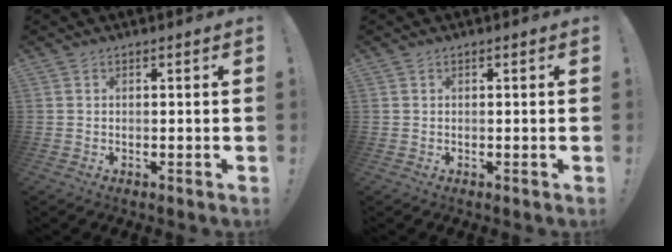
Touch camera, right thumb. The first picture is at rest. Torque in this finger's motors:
{"motor_torque": [0.06, 0.04, 0.08, -0.13, 0.03]}